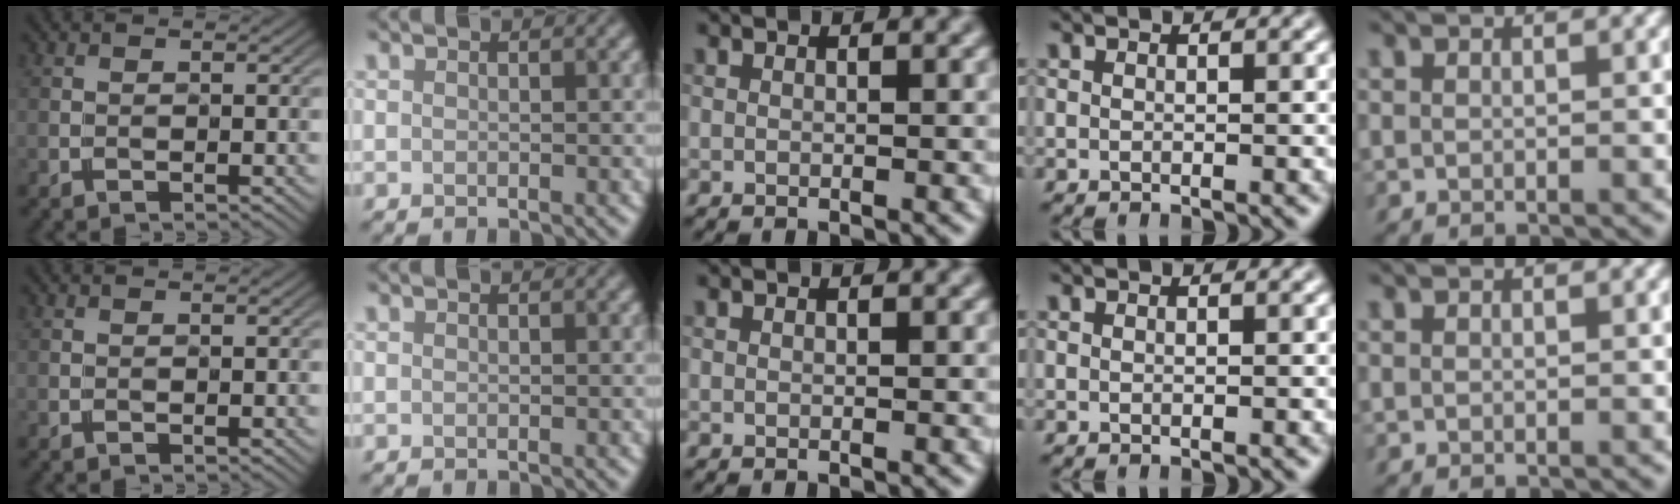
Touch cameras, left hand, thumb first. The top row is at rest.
{}